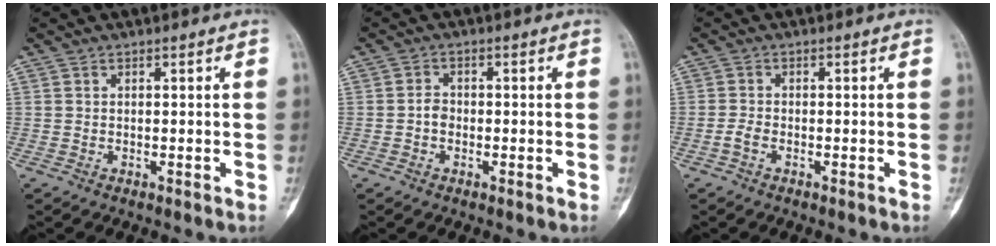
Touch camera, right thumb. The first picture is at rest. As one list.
[{"total": 2.2, "force": [-0.5, 1.7, 1.2], "torque": [-0.012, 0.009, -0.014]}, {"total": 1.6, "force": [-0.9, 0.8, 1.1], "torque": [-0.029, 0.004, -0.021]}]